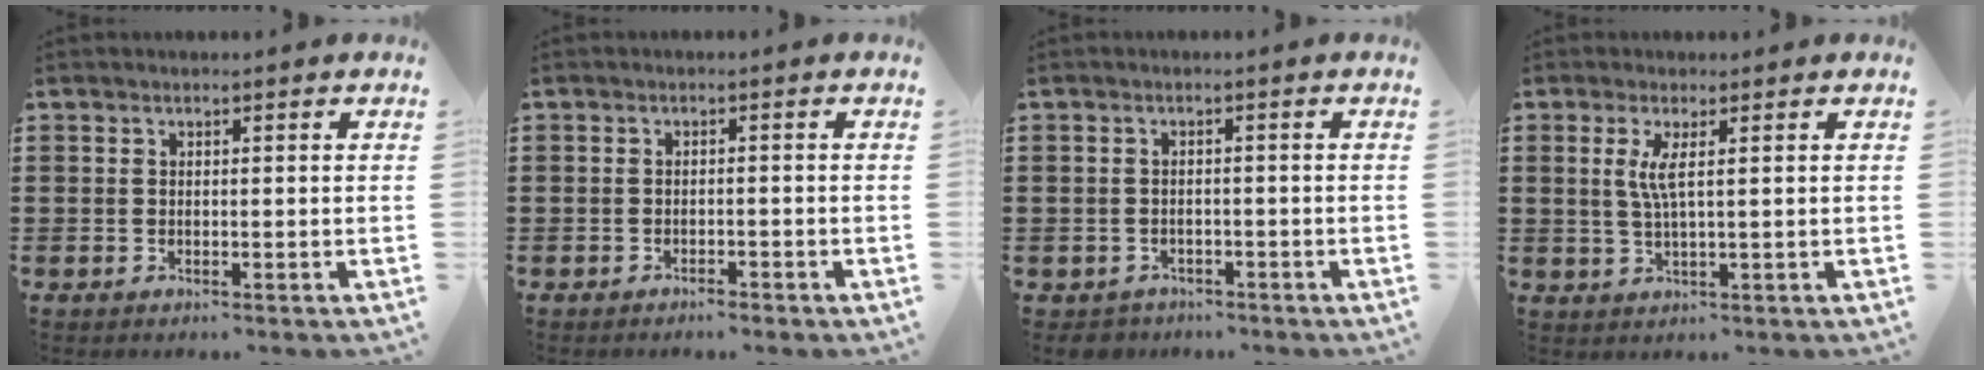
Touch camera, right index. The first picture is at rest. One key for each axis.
{"total": 1.1, "fx": -1.1, "fy": 0.0, "fz": 0.0, "tx": -0.004, "ty": 0.001, "tz": -0.022}
{"total": 1.5, "fx": -1.3, "fy": 0.7, "fz": -0.1, "tx": -0.004, "ty": 0.002, "tz": -0.031}
{"total": 3.2, "fx": 0.9, "fy": 0.0, "fz": 3.1, "tx": -0.064, "ty": -0.003, "tz": 0.013}